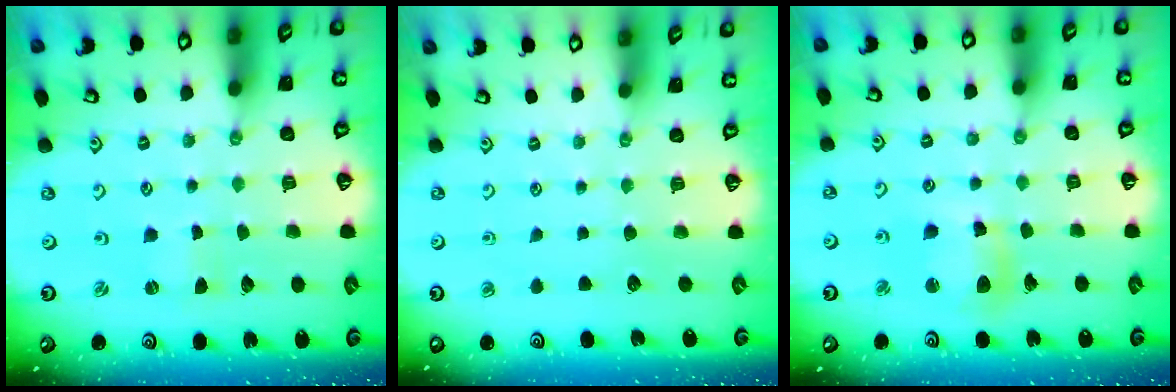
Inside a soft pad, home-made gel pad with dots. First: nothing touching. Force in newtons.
{"total": 0.0}
{"total": 11.3, "press": 11.2, "slide": 1.5}